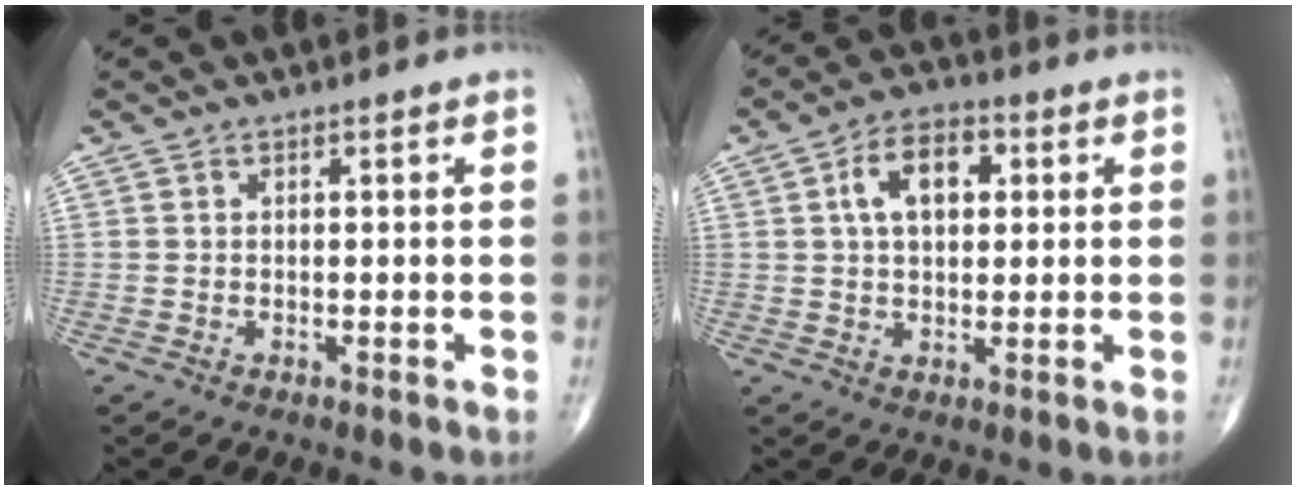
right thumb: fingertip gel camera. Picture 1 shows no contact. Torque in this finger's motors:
{"motor_torque": [0.16, 1.98, 0.85, -0.02, 0.05]}